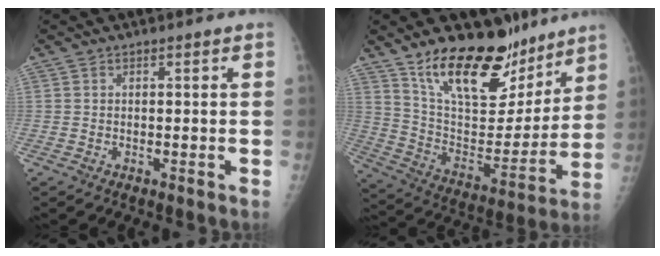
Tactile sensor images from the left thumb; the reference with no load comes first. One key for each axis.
{"total": 22.6, "fx": 16.0, "fy": 10.3, "fz": 12.3, "tx": -0.146, "ty": -0.089, "tz": 0.271}